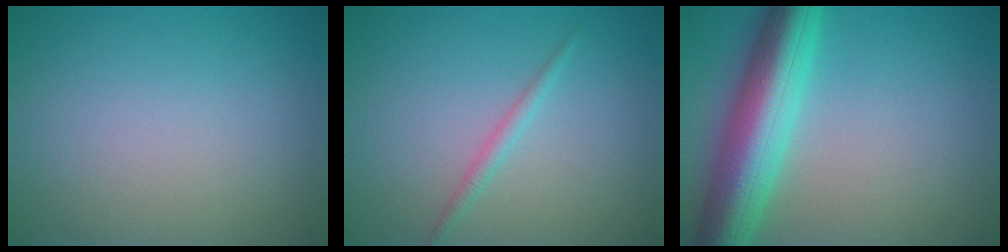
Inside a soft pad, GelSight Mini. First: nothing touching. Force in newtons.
{"total": 1.3, "press": 1.3, "slide": 0.0}
{"total": 9.1, "press": 9.0, "slide": 0.5}